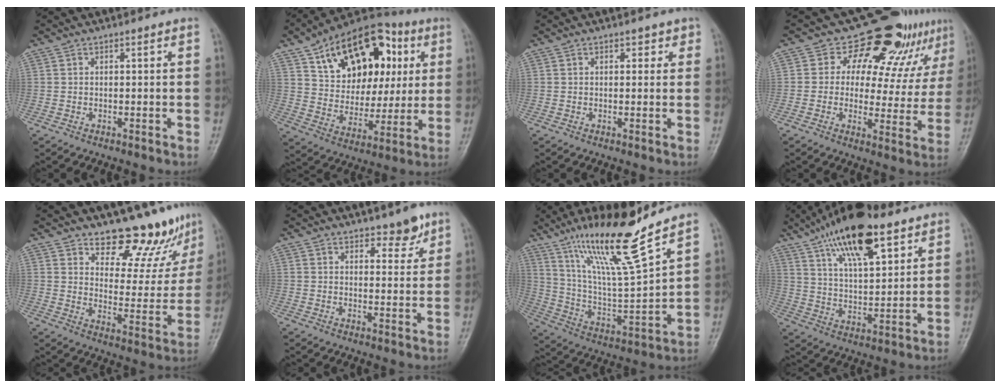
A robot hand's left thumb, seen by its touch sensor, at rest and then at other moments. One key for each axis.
{"total": 23.2, "fx": 8.5, "fy": 14.7, "fz": 15.9, "tx": -0.196, "ty": -0.001, "tz": 0.136}
{"total": 1.8, "fx": 0.9, "fy": 1.2, "fz": 1.0, "tx": 0.001, "ty": -0.001, "tz": 0.008}
{"total": 16.7, "fx": 10.7, "fy": 8.5, "fz": 9.6, "tx": -0.070, "ty": -0.049, "tz": 0.129}
{"total": 13.7, "fx": 11.6, "fy": 5.4, "fz": 4.7, "tx": -0.015, "ty": -0.102, "tz": 0.160}
{"total": 4.3, "fx": 3.2, "fy": 1.8, "fz": 2.2, "tx": -0.009, "ty": -0.023, "tz": 0.045}
{"total": 18.4, "fx": 13.1, "fy": 1.5, "fz": 12.9, "tx": -0.213, "ty": -0.071, "tz": 0.243}
{"total": 17.9, "fx": 10.6, "fy": 6.5, "fz": 12.8, "tx": -0.195, "ty": -0.033, "tz": 0.187}